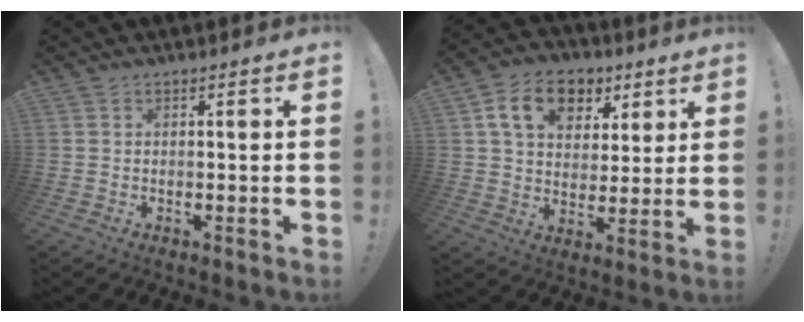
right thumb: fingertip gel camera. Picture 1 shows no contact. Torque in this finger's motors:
{"motor_torque": [0.17, 0.38, 0.66, 0.16, 0.06]}